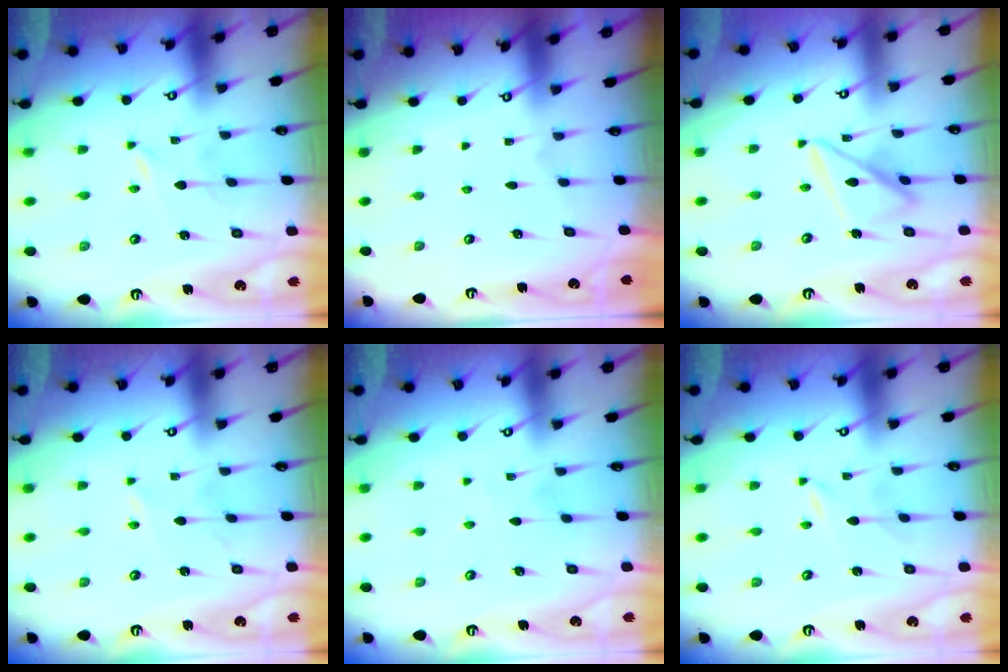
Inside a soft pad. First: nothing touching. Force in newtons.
{"total": 0.0}
{"total": 12.0, "press": 11.9, "slide": 1.2}
{"total": 2.8, "press": 2.8, "slide": 0.3}
{"total": 2.2, "press": 2.2, "slide": 0.3}
{"total": 0.0}